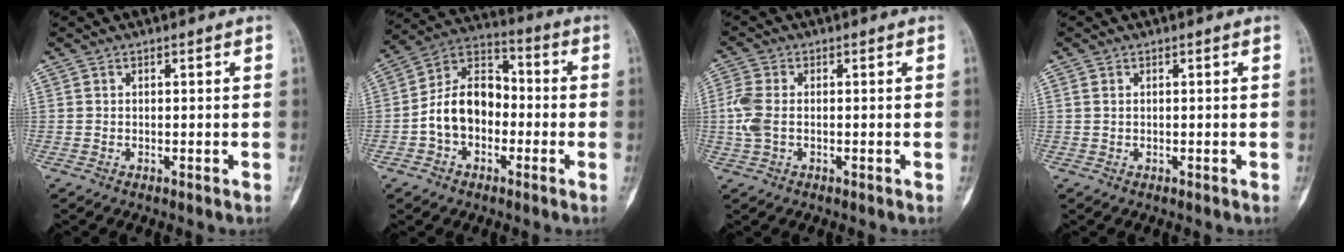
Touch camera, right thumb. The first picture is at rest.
{"total": 12.5, "force": [-2.4, 8.7, 8.7], "torque": [-0.135, 0.045, -0.055]}
{"total": 5.1, "force": [-0.2, 3.1, 4.1], "torque": [-0.120, 0.007, -0.008]}
{"total": 0.8, "force": [0.3, 0.5, 0.6], "torque": [-0.013, 0.002, 0.008]}